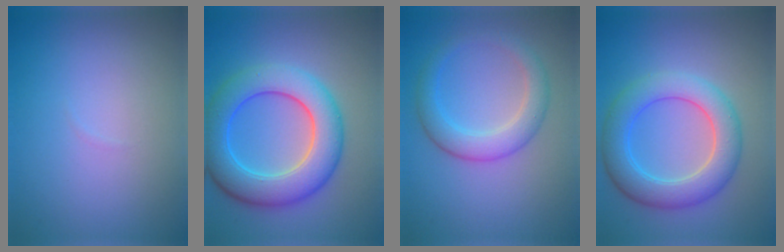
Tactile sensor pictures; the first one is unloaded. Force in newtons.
{"total": 8.3, "press": 8.3, "slide": 0.2}
{"total": 3.6, "press": 3.6, "slide": 0.1}
{"total": 6.2, "press": 6.2, "slide": 0.3}